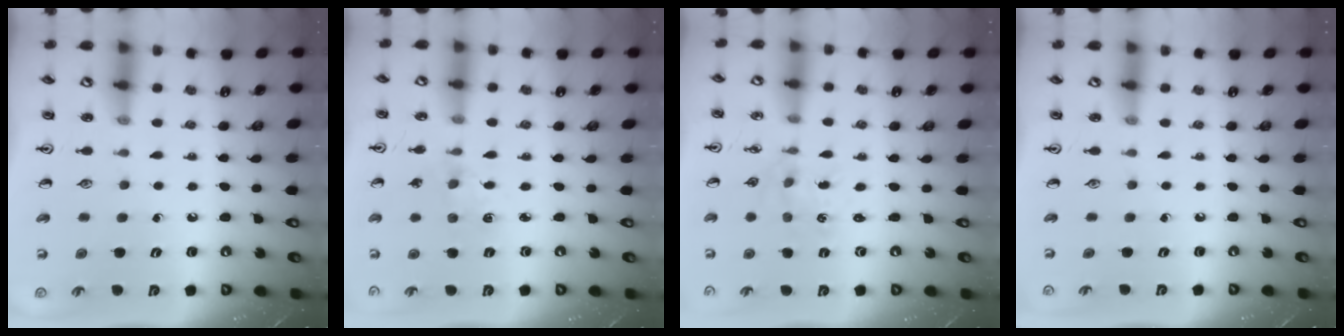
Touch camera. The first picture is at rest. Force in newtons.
{"total": 2.3, "press": 2.3, "slide": 0.4}
{"total": 1.0, "press": 0.9, "slide": 0.2}
{"total": 0.0}